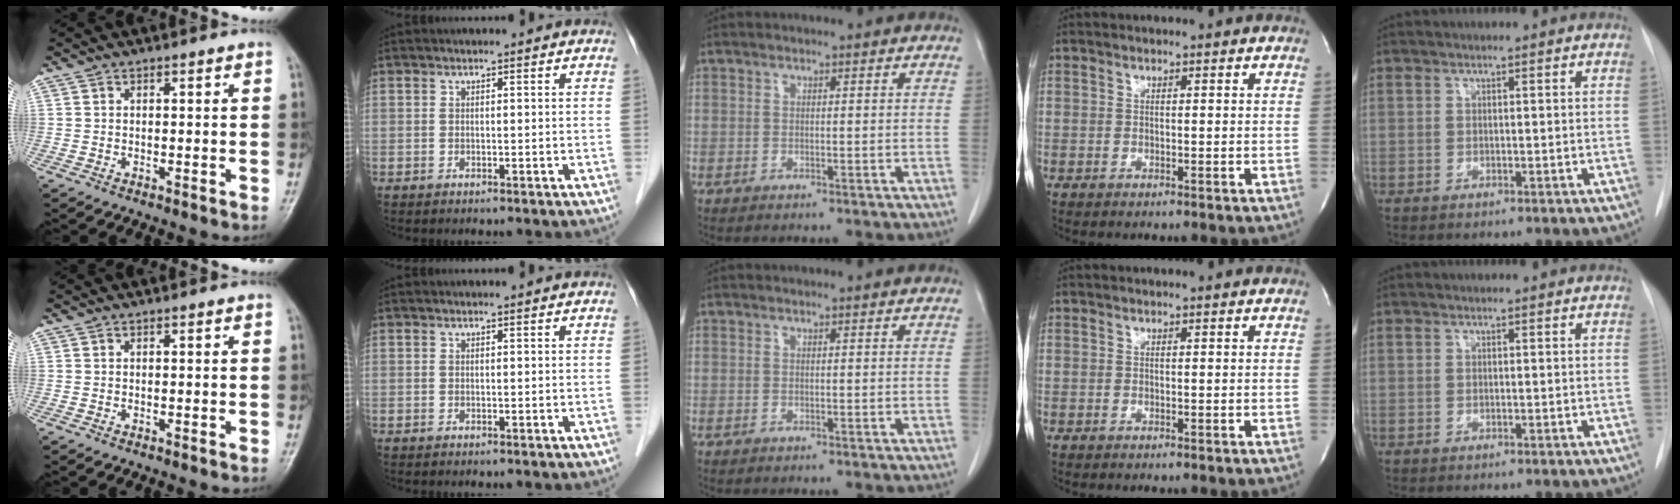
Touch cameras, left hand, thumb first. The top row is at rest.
{}